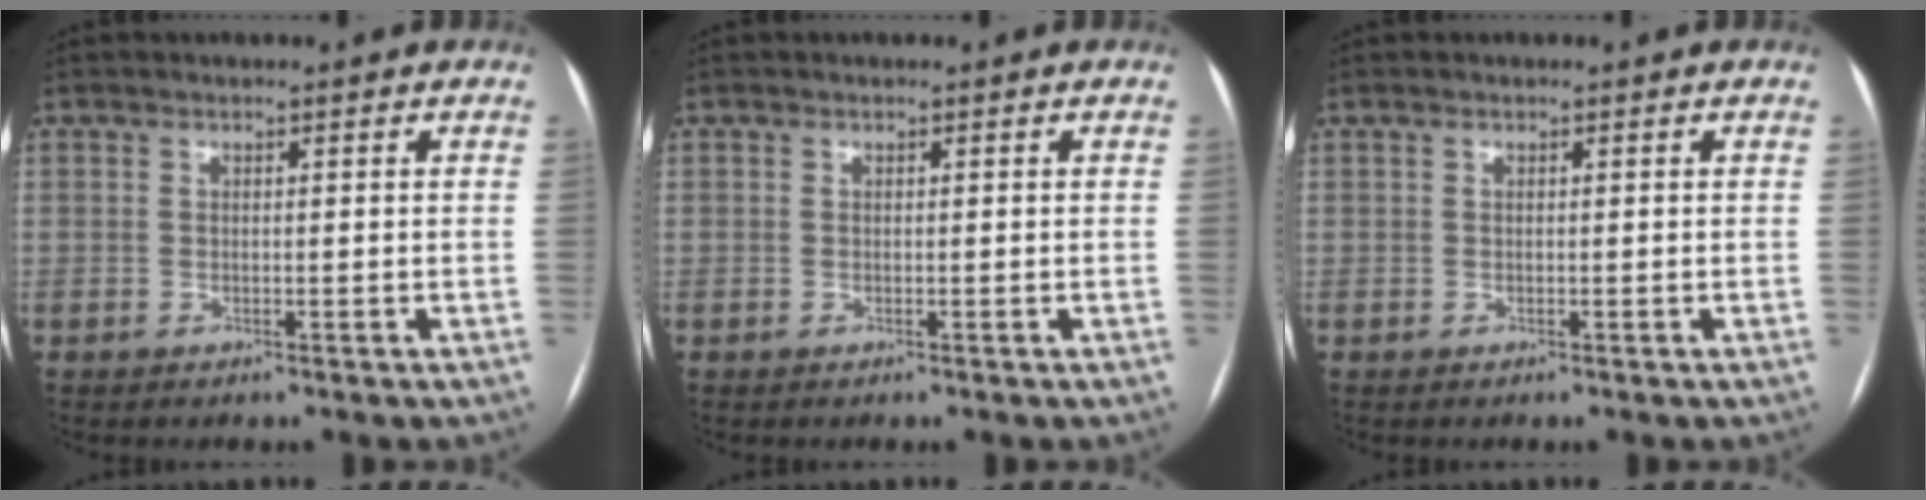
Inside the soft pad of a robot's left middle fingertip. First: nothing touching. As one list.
[{"total": 0.0}, {"total": 0.0}]